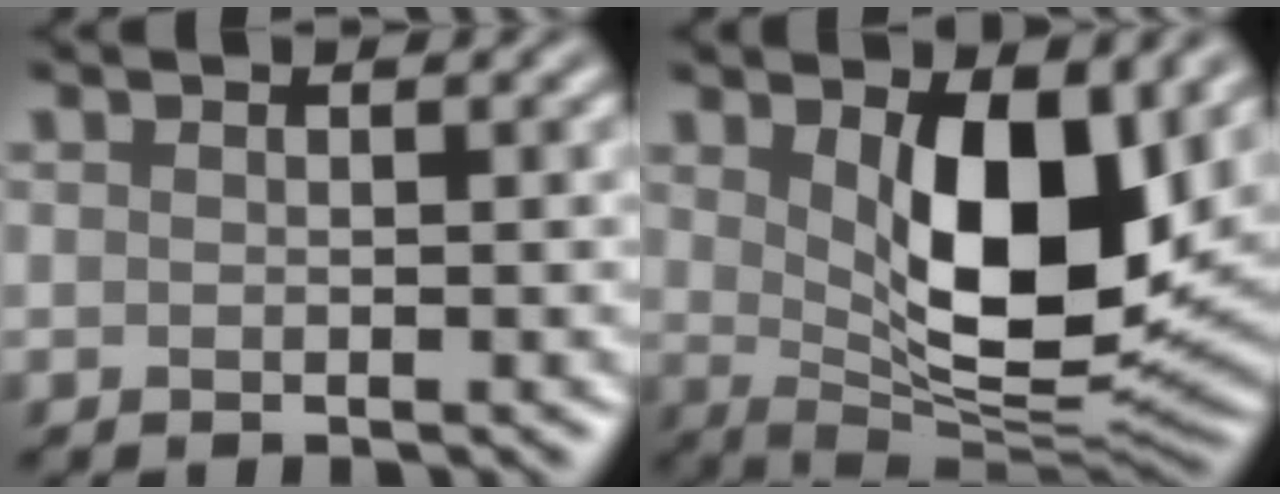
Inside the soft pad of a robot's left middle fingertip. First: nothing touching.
{"total": 9.8, "force": [2.4, 4.2, 8.5], "torque": [-0.133, -0.020, 0.047]}